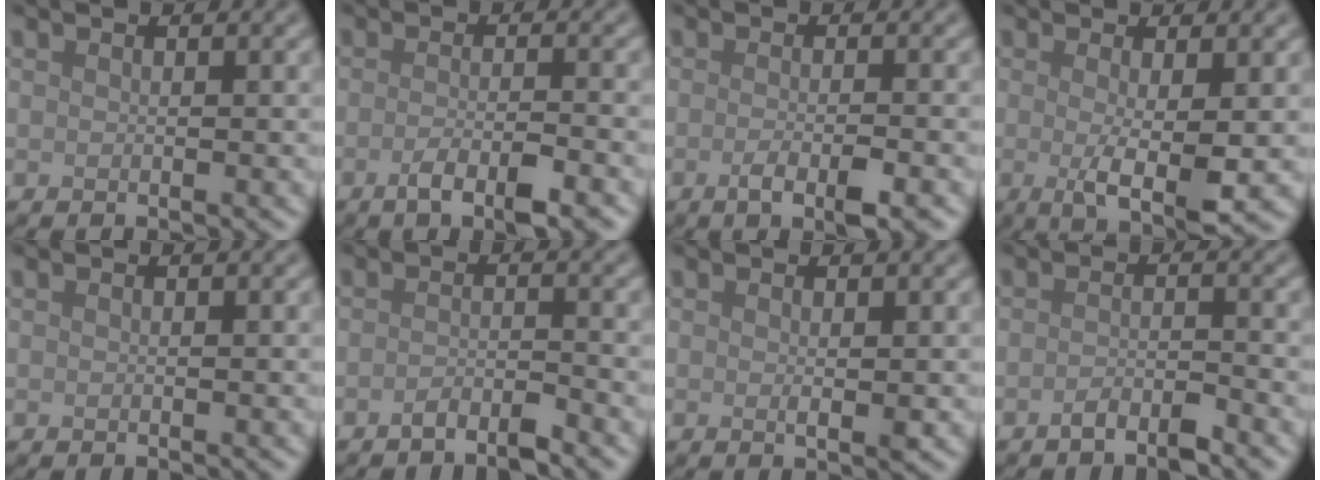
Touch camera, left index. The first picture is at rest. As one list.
[{"total": 3.8, "force": [-1.9, 0.9, 3.1], "torque": [-0.056, -0.002, -0.037]}, {"total": 3.3, "force": [-1.3, 0.9, 2.9], "torque": [-0.047, -0.002, -0.025]}, {"total": 4.2, "force": [-0.5, 0.7, 4.1], "torque": [-0.073, -0.012, -0.007]}, {"total": 0.0}, {"total": 2.0, "force": [-1.5, 0.4, 1.2], "torque": [-0.019, 0.004, -0.032]}, {"total": 1.1, "force": [0.1, 0.1, 1.1], "torque": [-0.016, -0.002, 0.000]}, {"total": 2.2, "force": [-1.6, 0.5, 1.5], "torque": [-0.026, 0.003, -0.032]}]